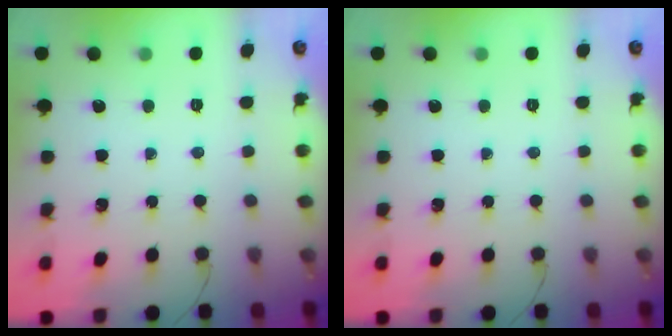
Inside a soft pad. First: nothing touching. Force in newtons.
{"total": 0.0}